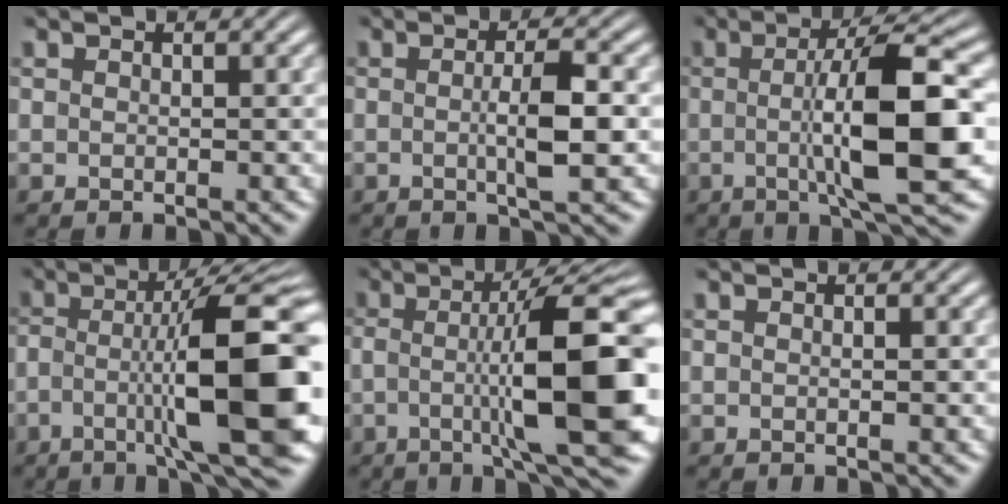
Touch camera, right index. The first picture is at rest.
{"total": 3.4, "force": [-0.5, 0.3, 3.4], "torque": [-0.055, -0.002, -0.014]}
{"total": 9.3, "force": [-0.2, 1.5, 9.2], "torque": [-0.137, 0.007, -0.003]}
{"total": 13.5, "force": [-2.0, 4.1, 12.7], "torque": [-0.176, -0.005, -0.026]}
{"total": 12.8, "force": [-0.7, 3.7, 12.2], "torque": [-0.169, 0.008, -0.010]}
{"total": 0.0}